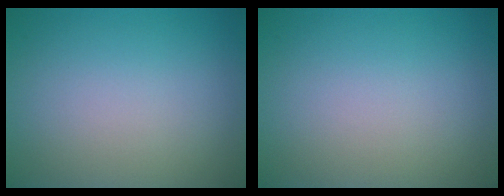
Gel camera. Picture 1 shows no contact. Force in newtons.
{"total": 0.0}